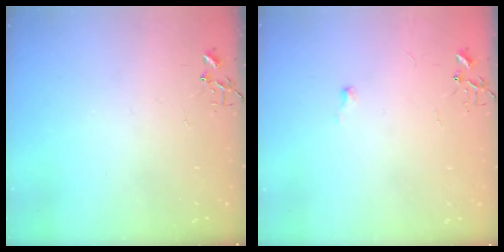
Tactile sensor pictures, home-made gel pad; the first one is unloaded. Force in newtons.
{"total": 3.6, "press": 3.5, "slide": 0.5}